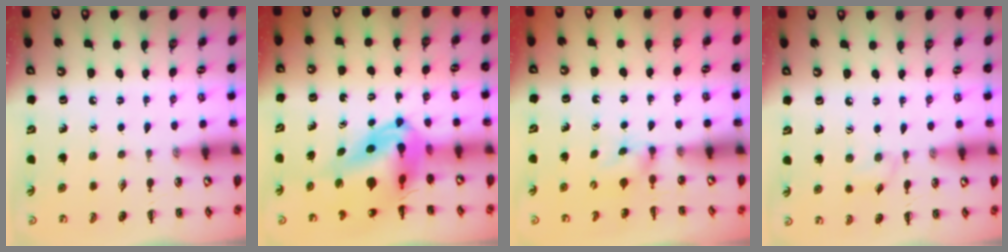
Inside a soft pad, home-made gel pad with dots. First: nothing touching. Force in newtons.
{"total": 9.6, "press": 9.1, "slide": 3.0}
{"total": 1.8, "press": 1.5, "slide": 0.9}
{"total": 3.8, "press": 3.6, "slide": 0.9}